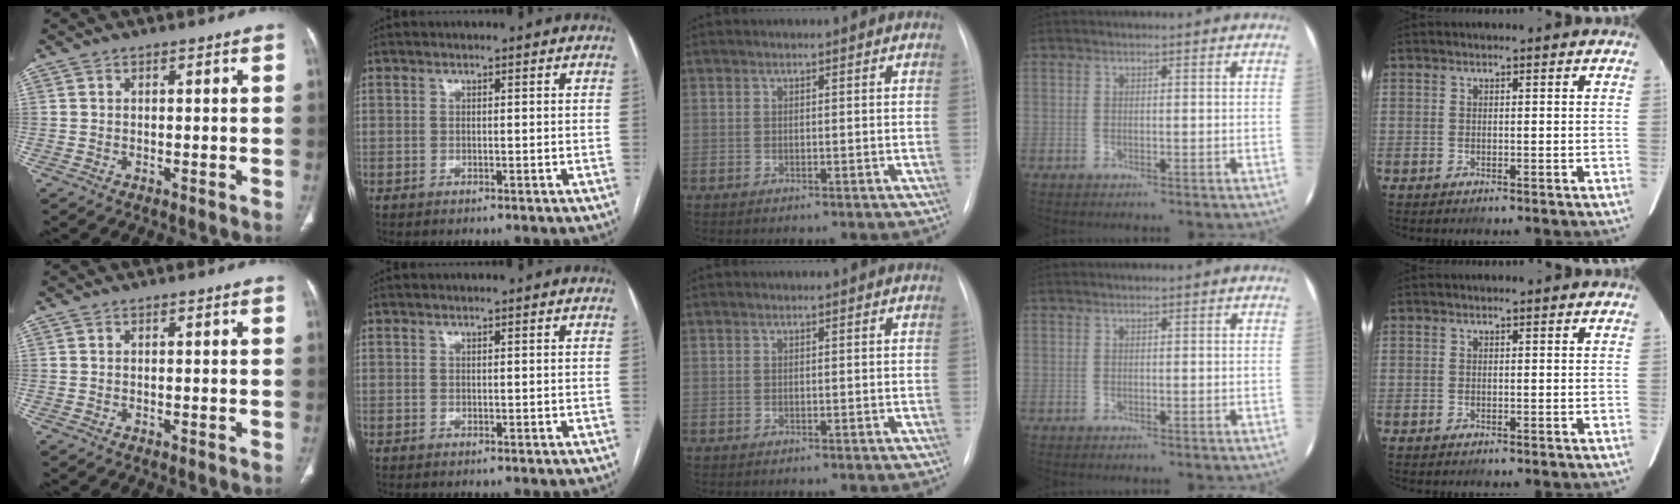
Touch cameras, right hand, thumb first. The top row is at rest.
{}